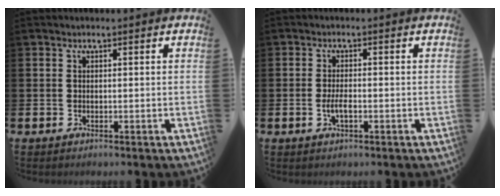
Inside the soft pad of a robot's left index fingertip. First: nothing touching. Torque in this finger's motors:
{"motor_torque": [0.04, 0.02, 0.01, 0.04]}